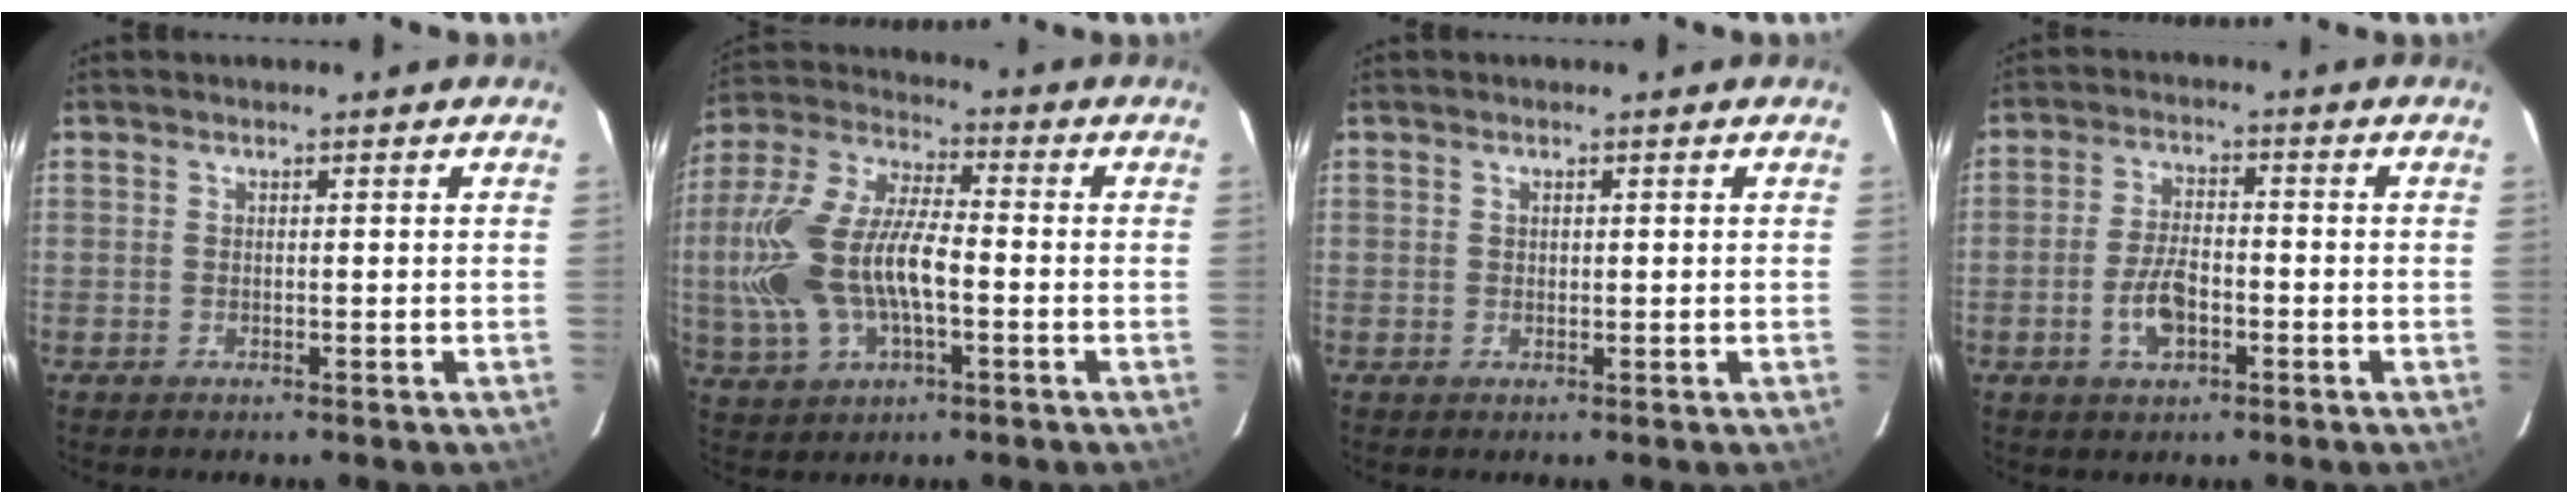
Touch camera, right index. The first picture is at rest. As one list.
[{"total": 17.6, "force": [-2.5, 8.5, 15.1], "torque": [-0.328, 0.005, -0.043]}, {"total": 0.7, "force": [0.3, 0.5, 0.3], "torque": [-0.005, 0.002, 0.006]}, {"total": 6.7, "force": [-2.5, 3.5, 5.2], "torque": [-0.107, 0.003, -0.041]}]